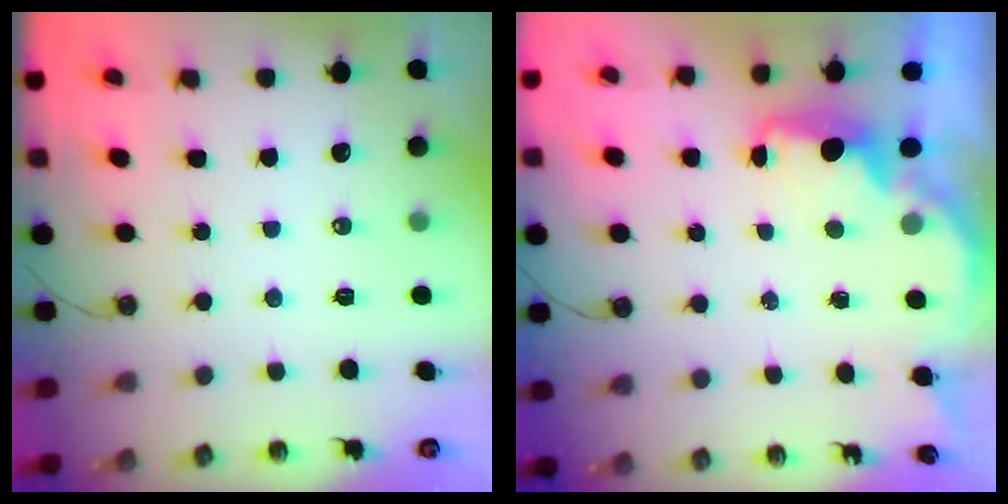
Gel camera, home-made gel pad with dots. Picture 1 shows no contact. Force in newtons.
{"total": 2.1, "press": 2.0, "slide": 0.5}